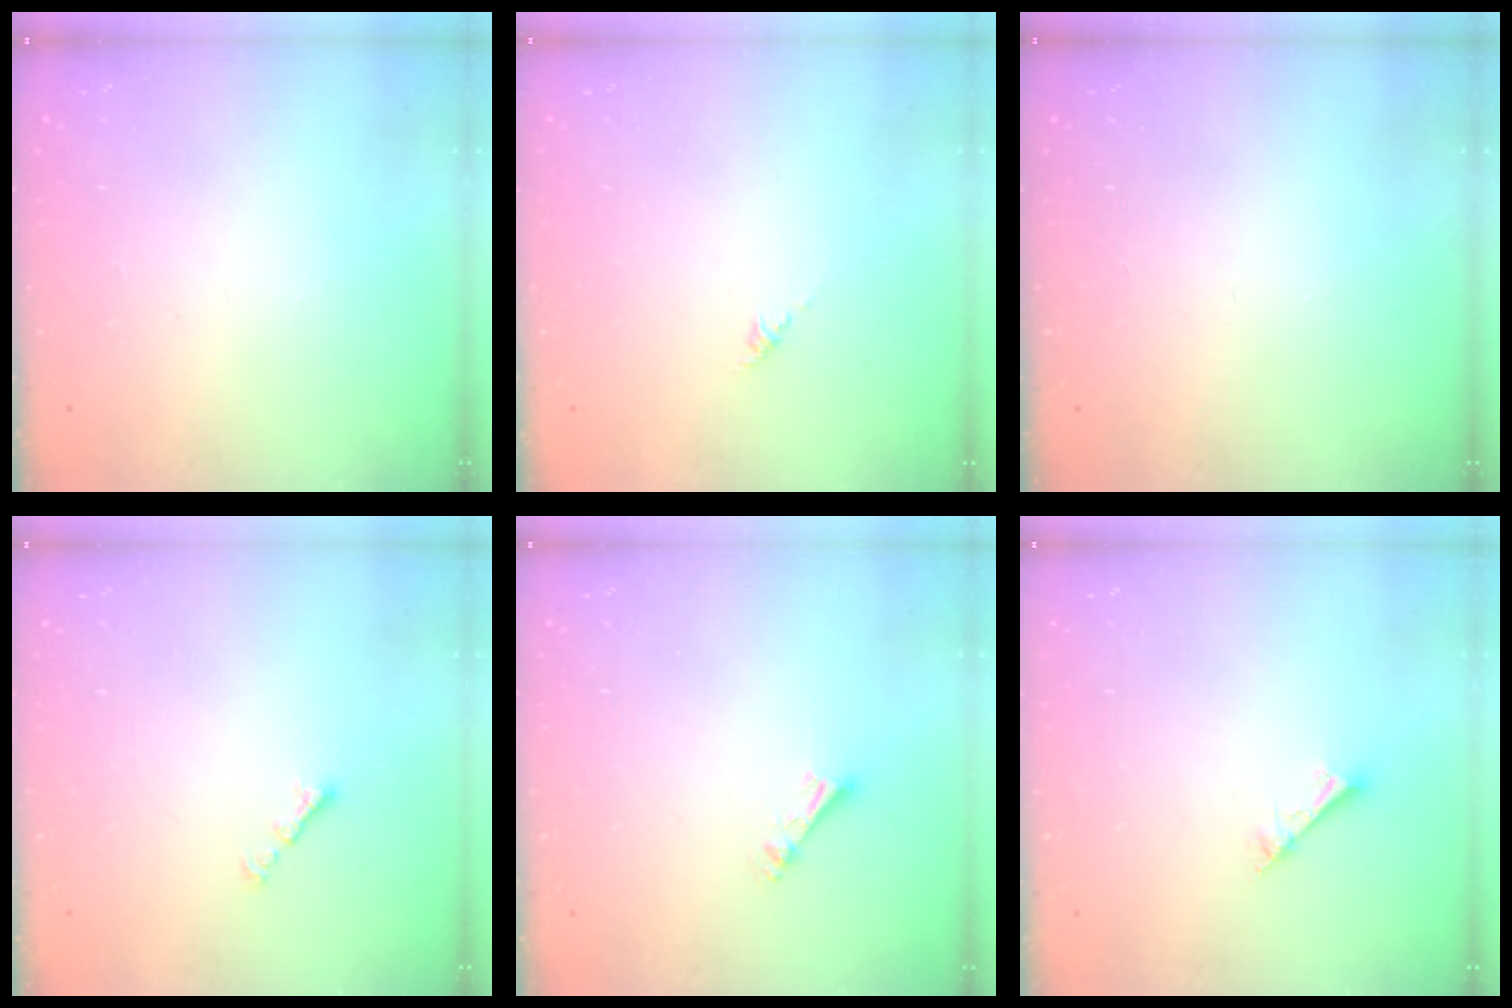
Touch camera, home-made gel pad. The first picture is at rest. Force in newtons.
{"total": 0.6, "press": 0.4, "slide": 0.4}
{"total": 0.0}
{"total": 1.3, "press": 1.2, "slide": 0.5}
{"total": 3.5, "press": 3.5, "slide": 0.1}
{"total": 1.2, "press": 1.2, "slide": 0.1}